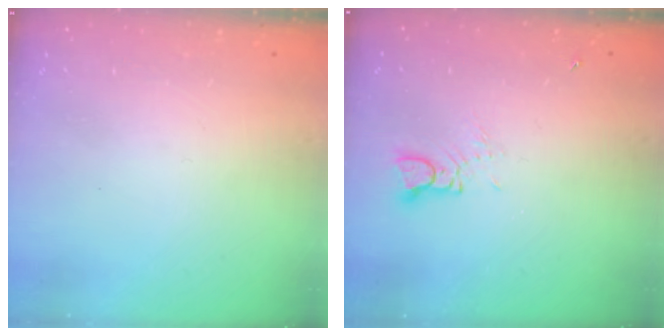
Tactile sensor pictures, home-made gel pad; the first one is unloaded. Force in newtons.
{"total": 2.7, "press": 2.7, "slide": 0.2}